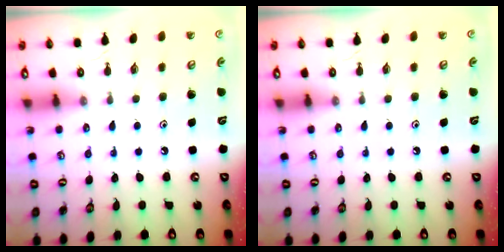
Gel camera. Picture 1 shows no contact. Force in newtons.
{"total": 0.0}